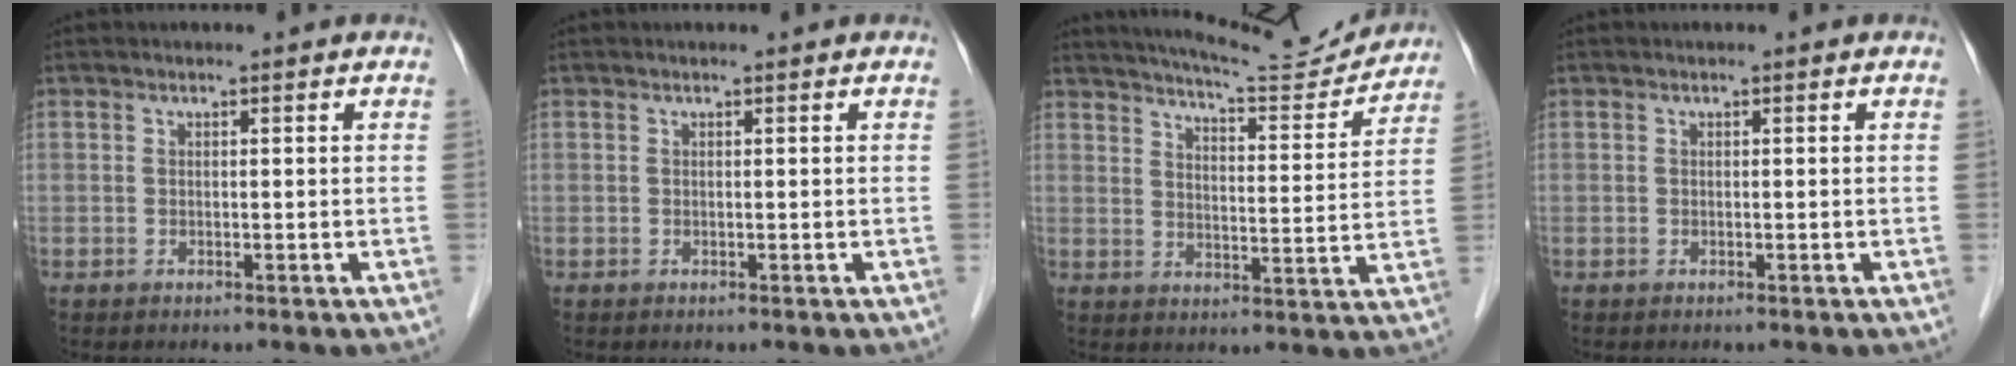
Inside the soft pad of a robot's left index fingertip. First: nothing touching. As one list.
[{"total": 0.0}, {"total": 13.5, "force": [13.1, 0.6, 3.3], "torque": [-0.054, -0.015, 0.176]}, {"total": 0.0}]